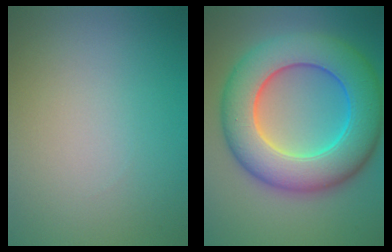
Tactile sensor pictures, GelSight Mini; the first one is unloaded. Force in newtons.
{"total": 11.6, "press": 11.6, "slide": 0.2}